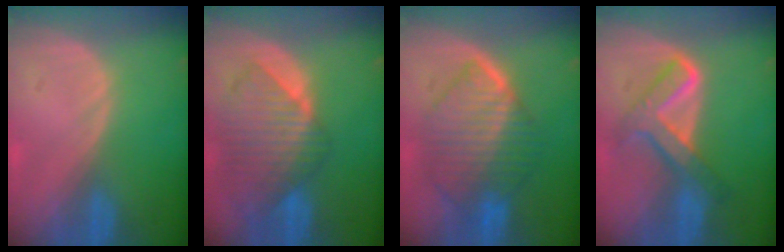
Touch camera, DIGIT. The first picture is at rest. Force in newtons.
{"total": 10.1, "press": 8.8, "slide": 5.0}
{"total": 10.1, "press": 10.1, "slide": 1.0}
{"total": 6.9, "press": 6.9, "slide": 0.4}